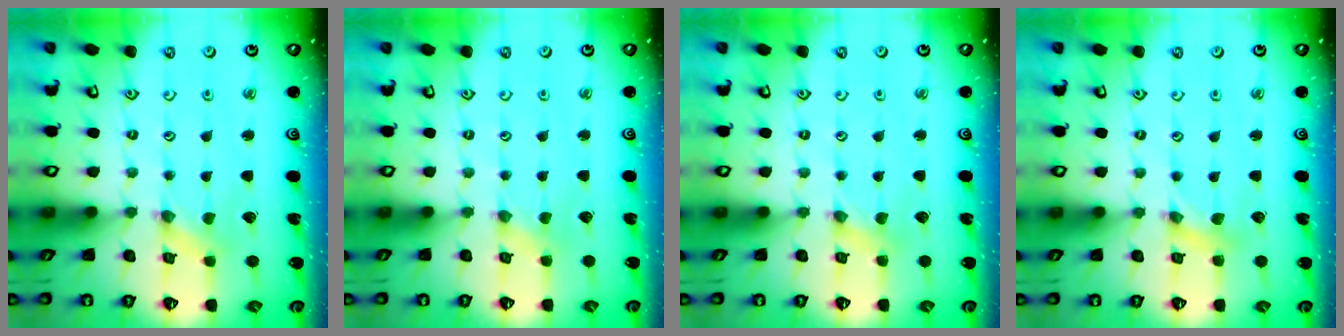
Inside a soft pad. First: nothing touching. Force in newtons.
{"total": 0.0}
{"total": 2.3, "press": 2.3, "slide": 0.3}
{"total": 2.9, "press": 2.9, "slide": 0.3}